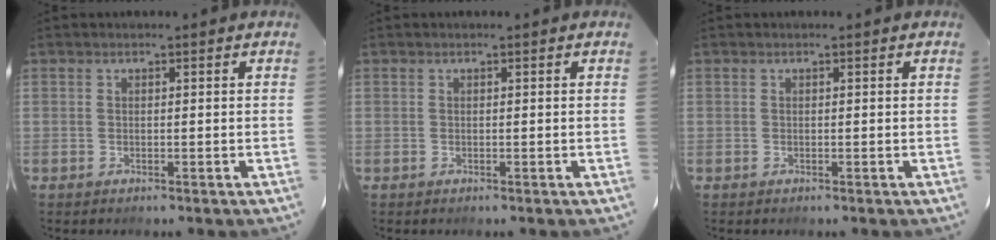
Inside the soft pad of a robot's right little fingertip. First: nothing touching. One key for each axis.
{"total": 0.0}
{"total": 0.0}